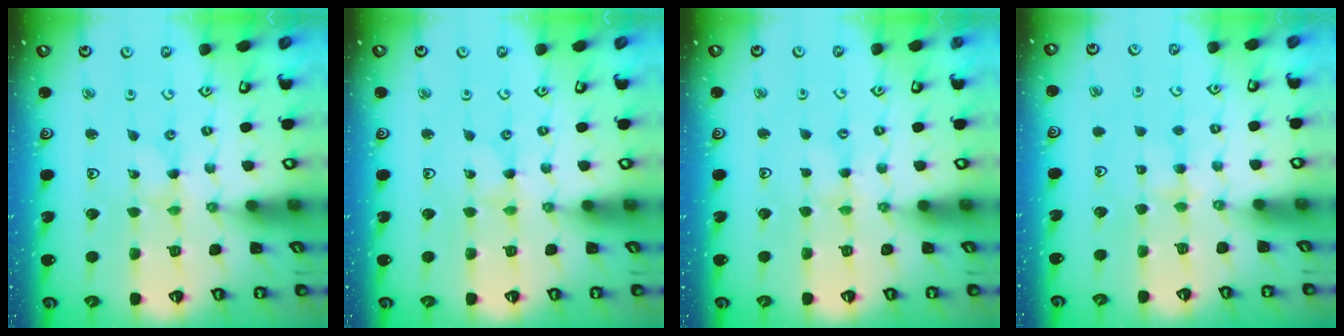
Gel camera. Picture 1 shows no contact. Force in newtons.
{"total": 0.0}
{"total": 2.0, "press": 2.0, "slide": 0.3}
{"total": 3.8, "press": 3.8, "slide": 0.5}